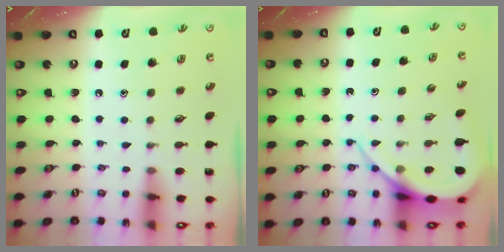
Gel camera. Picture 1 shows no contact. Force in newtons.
{"total": 9.9, "press": 9.8, "slide": 1.2}